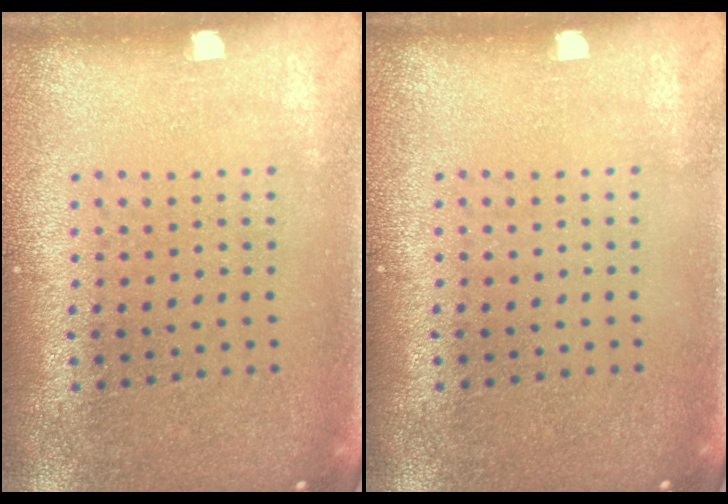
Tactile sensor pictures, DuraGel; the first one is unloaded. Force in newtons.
{"total": 0.0}